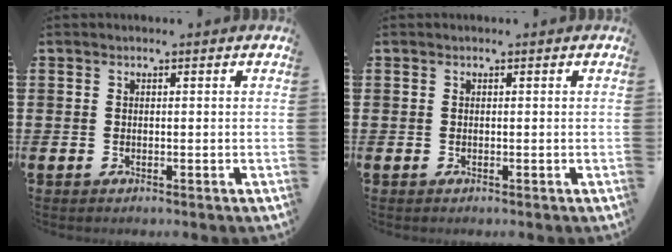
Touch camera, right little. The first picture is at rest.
{"total": 0.0}